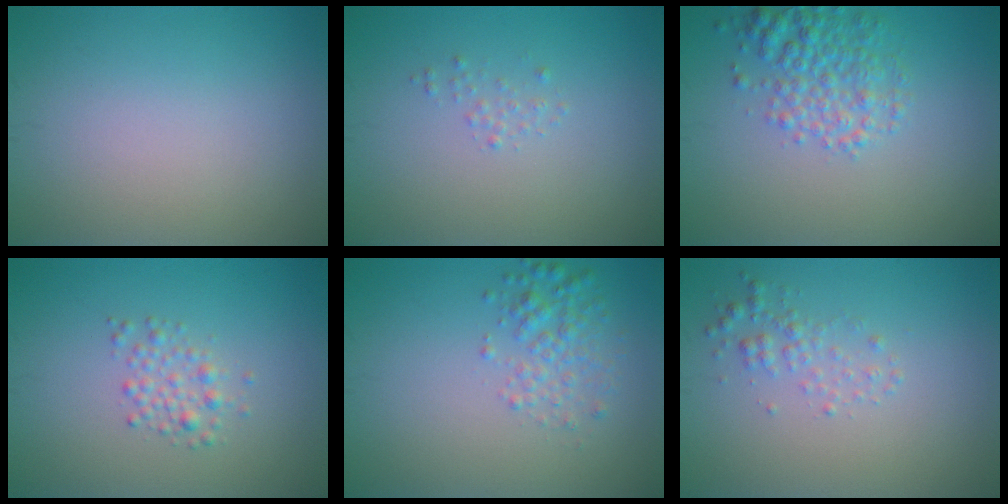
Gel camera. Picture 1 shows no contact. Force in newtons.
{"total": 0.7, "press": 0.7, "slide": 0.1}
{"total": 3.6, "press": 3.6, "slide": 0.2}
{"total": 1.8, "press": 1.8, "slide": 0.0}
{"total": 2.4, "press": 2.4, "slide": 0.1}
{"total": 1.7, "press": 1.7, "slide": 0.0}